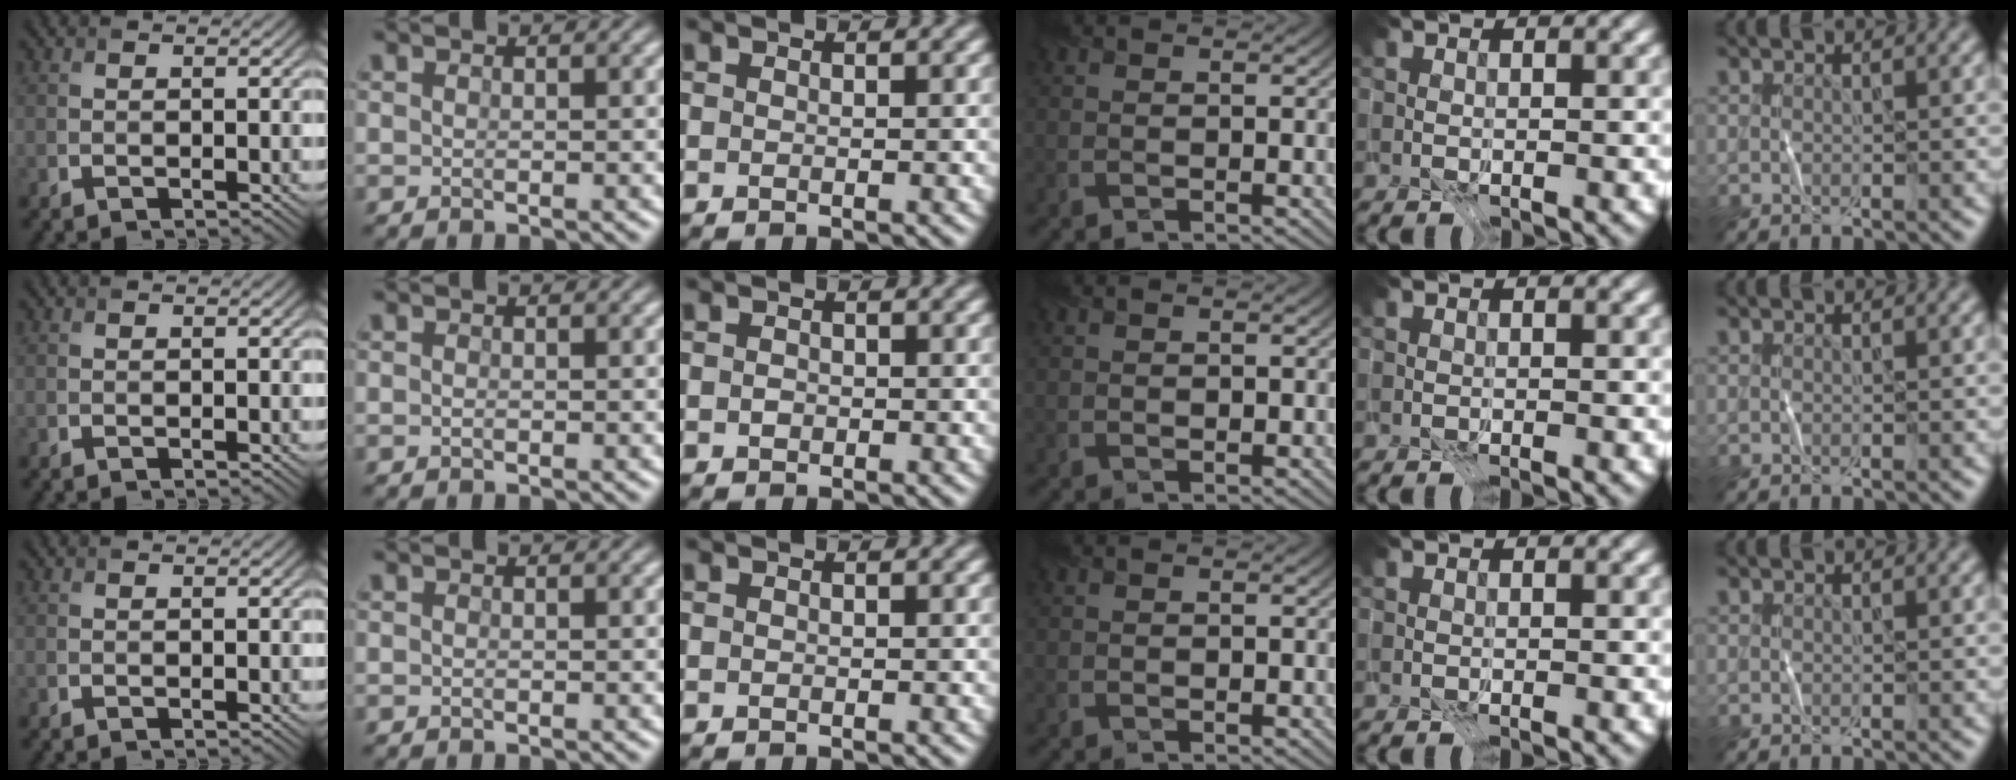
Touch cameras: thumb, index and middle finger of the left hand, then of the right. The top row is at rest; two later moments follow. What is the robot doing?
{"motion": "fold", "object": "coffee filter"}